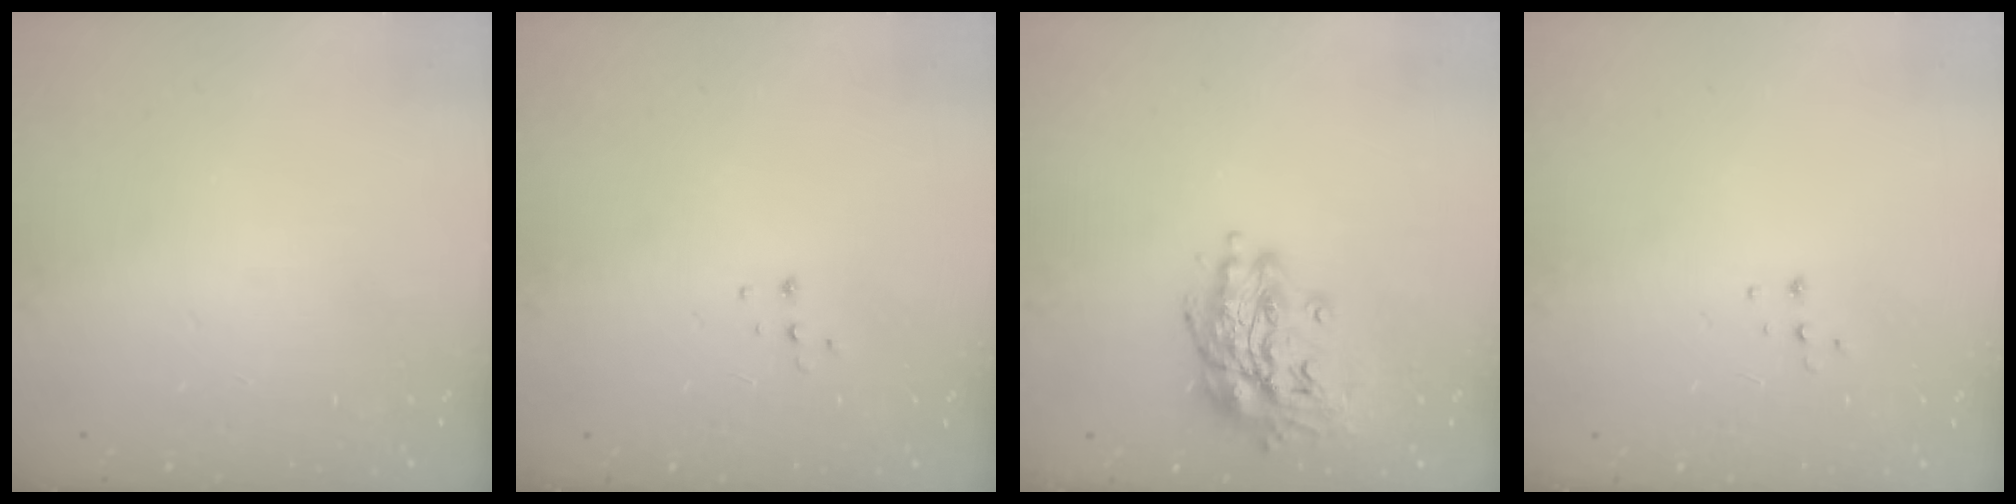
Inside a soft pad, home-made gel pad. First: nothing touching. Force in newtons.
{"total": 3.8, "press": 3.8, "slide": 0.3}
{"total": 16.0, "press": 15.8, "slide": 2.7}
{"total": 3.8, "press": 3.8, "slide": 0.3}